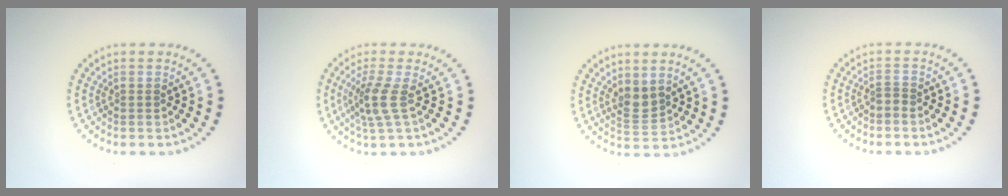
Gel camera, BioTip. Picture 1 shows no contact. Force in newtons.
{"total": 2.7, "press": 2.1, "slide": 1.7}
{"total": 2.2, "press": 1.8, "slide": 1.2}
{"total": 0.6, "press": 0.4, "slide": 0.5}